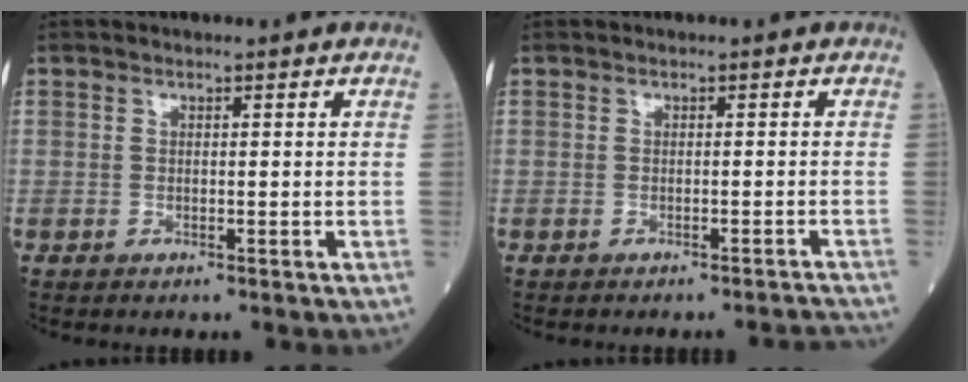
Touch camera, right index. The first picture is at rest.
{"total": 3.2, "force": [-3.1, -0.8, 0.3], "torque": [0.001, -0.005, -0.035]}